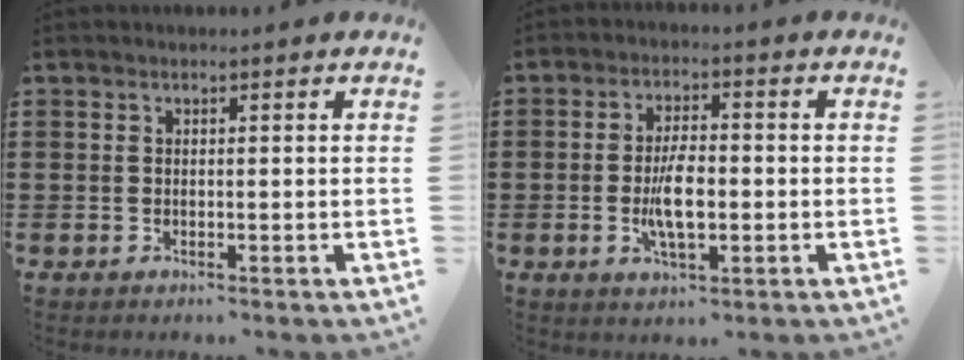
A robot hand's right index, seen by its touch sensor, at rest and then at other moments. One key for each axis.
{"total": 6.5, "fx": -1.1, "fy": 2.6, "fz": 5.8, "tx": -0.121, "ty": -0.002, "tz": -0.024}